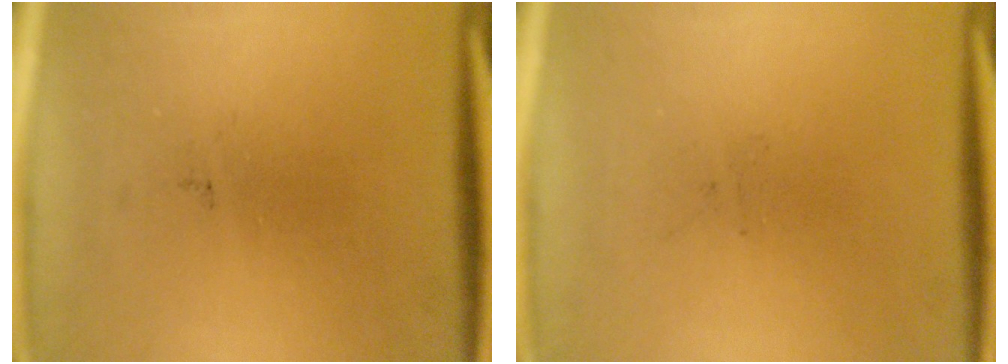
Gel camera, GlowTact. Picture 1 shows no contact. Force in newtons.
{"total": 0.0}